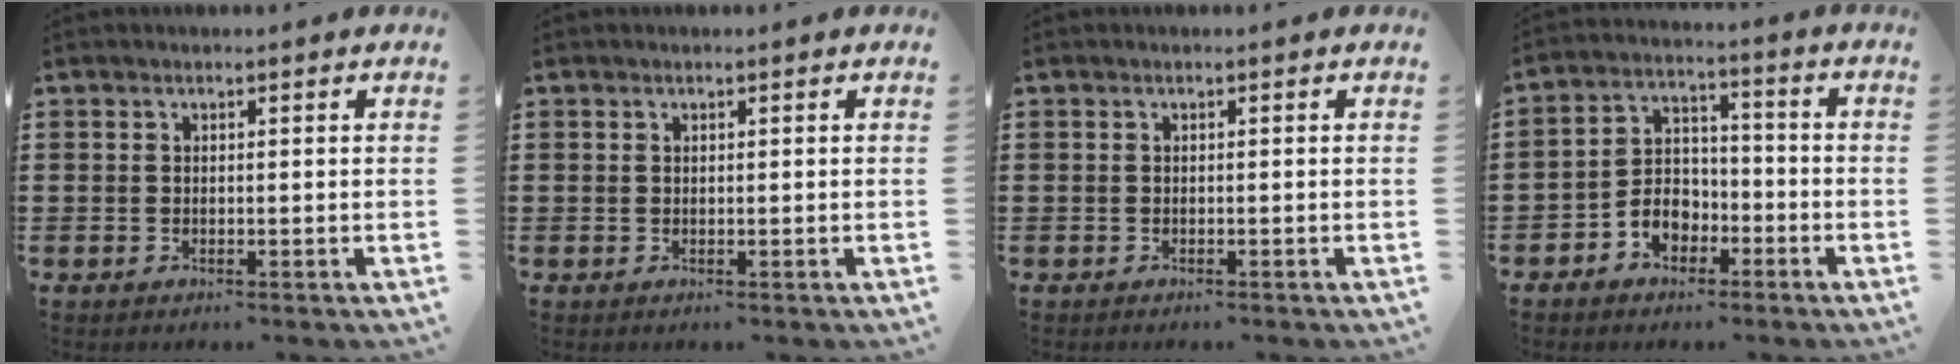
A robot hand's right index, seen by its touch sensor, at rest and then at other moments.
{"total": 0.0}
{"total": 0.0}
{"total": 5.3, "force": [-2.9, 4.0, 2.0], "torque": [-0.048, 0.014, -0.056]}